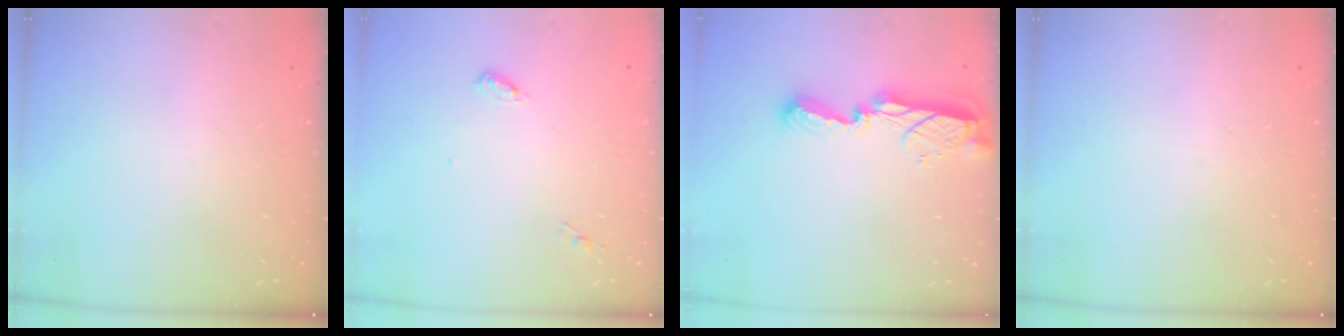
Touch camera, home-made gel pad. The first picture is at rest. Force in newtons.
{"total": 4.6, "press": 4.6, "slide": 0.4}
{"total": 8.9, "press": 8.9, "slide": 0.5}
{"total": 0.0}